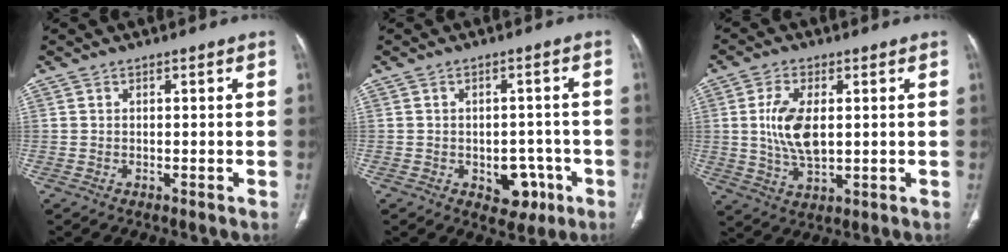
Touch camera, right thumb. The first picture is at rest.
{"total": 6.7, "force": [-2.7, 4.6, 4.1], "torque": [-0.019, 0.019, -0.027]}
{"total": 9.3, "force": [1.1, 4.8, 8.0], "torque": [-0.160, -0.010, 0.027]}